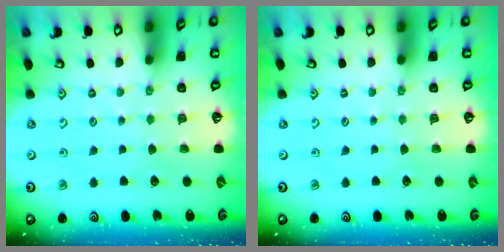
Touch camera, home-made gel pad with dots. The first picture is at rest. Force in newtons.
{"total": 0.0}